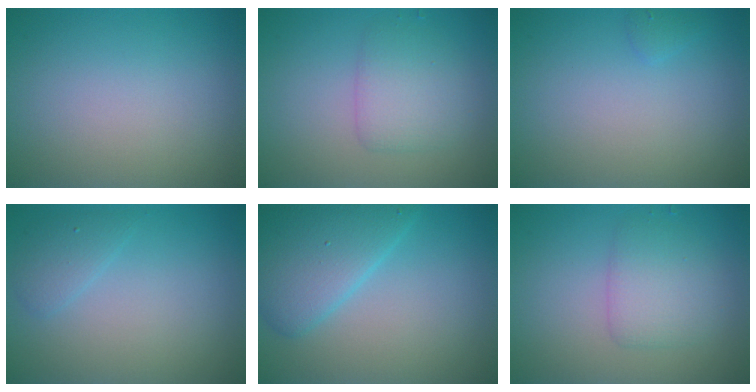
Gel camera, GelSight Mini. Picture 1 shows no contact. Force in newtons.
{"total": 2.9, "press": 2.9, "slide": 0.0}
{"total": 0.6, "press": 0.6, "slide": 0.1}
{"total": 1.5, "press": 1.5, "slide": 0.1}
{"total": 5.3, "press": 5.3, "slide": 0.3}
{"total": 2.9, "press": 2.9, "slide": 0.0}